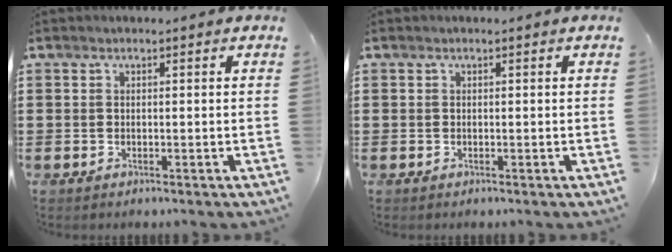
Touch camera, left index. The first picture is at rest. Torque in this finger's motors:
{"motor_torque": [-0.04, -0.01, 0.00, -0.01]}